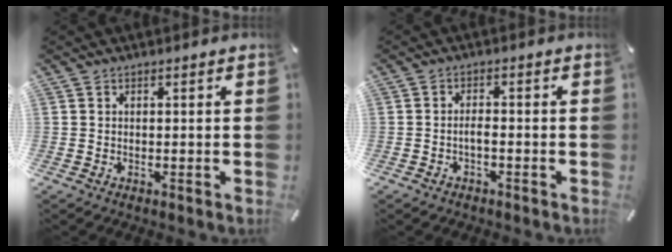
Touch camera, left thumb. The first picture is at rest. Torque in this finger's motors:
{"motor_torque": [0.55, 0.30, 0.20, -0.15, 0.01]}